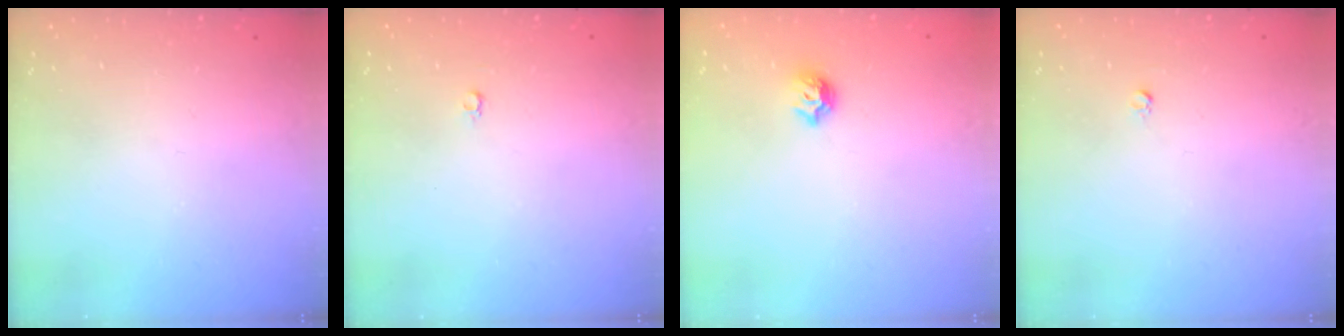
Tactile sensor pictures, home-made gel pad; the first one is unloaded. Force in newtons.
{"total": 2.2, "press": 2.2, "slide": 0.2}
{"total": 5.6, "press": 5.5, "slide": 0.9}
{"total": 2.5, "press": 2.5, "slide": 0.2}